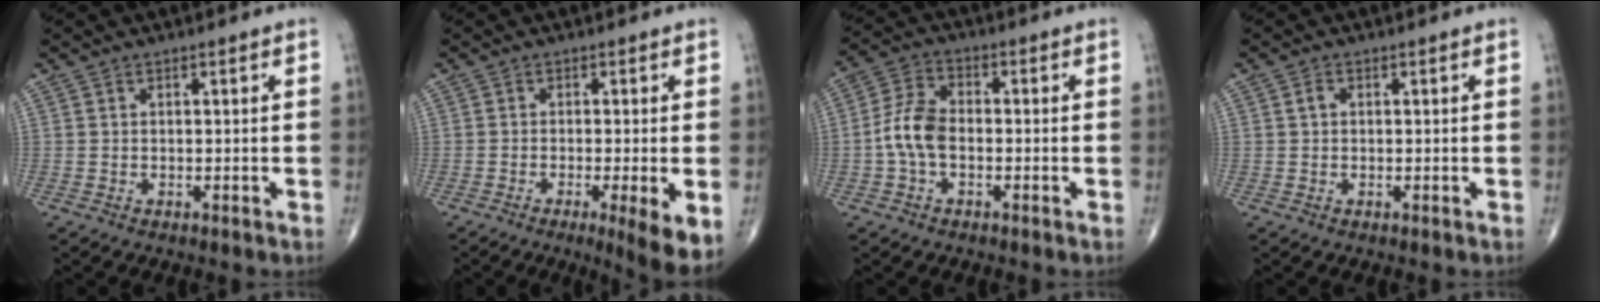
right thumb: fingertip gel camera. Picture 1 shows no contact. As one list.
[{"total": 7.0, "force": [-2.3, 0.7, 6.6], "torque": [-0.098, -0.018, -0.039]}, {"total": 7.4, "force": [-1.5, 4.4, 5.8], "torque": [-0.120, 0.023, -0.037]}, {"total": 1.2, "force": [0.2, 0.9, 0.8], "torque": [-0.014, 0.005, 0.003]}]